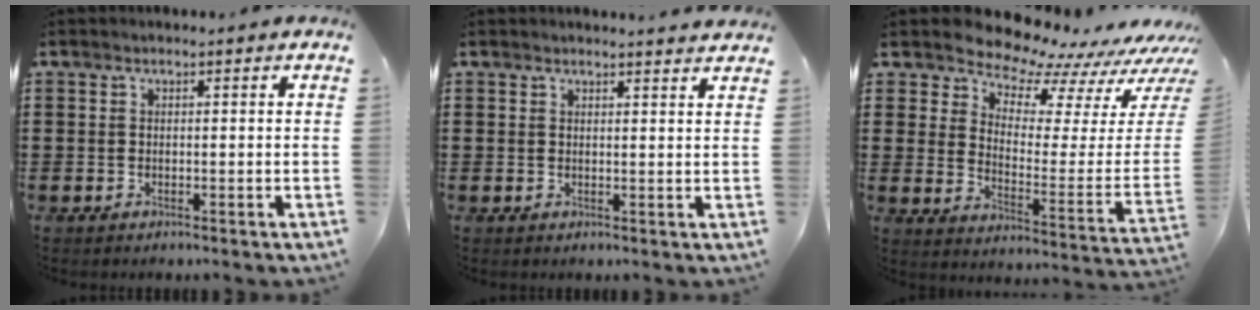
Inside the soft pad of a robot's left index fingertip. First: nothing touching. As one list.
[{"total": 1.7, "force": [1.7, -0.1, 0.3], "torque": [-0.009, -0.001, 0.032]}, {"total": 8.1, "force": [8.0, 1.2, 0.5], "torque": [-0.034, -0.088, 0.136]}]